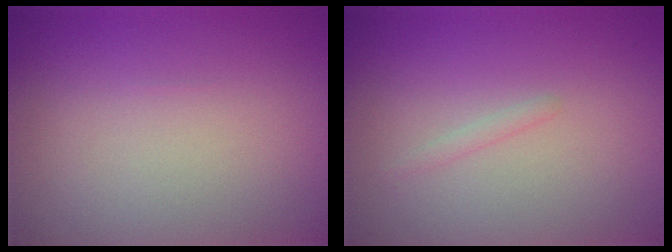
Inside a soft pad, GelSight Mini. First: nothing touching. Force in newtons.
{"total": 0.6, "press": 0.6, "slide": 0.0}